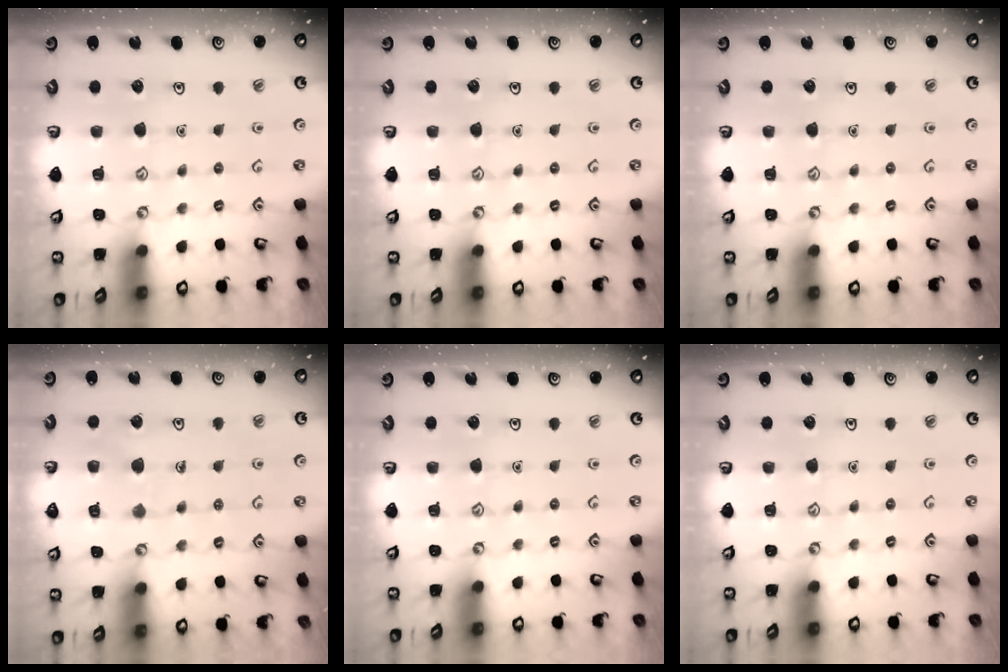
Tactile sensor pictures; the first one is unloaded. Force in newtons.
{"total": 0.0}
{"total": 0.0}
{"total": 6.0, "press": 5.9, "slide": 0.5}
{"total": 0.0}
{"total": 0.0}